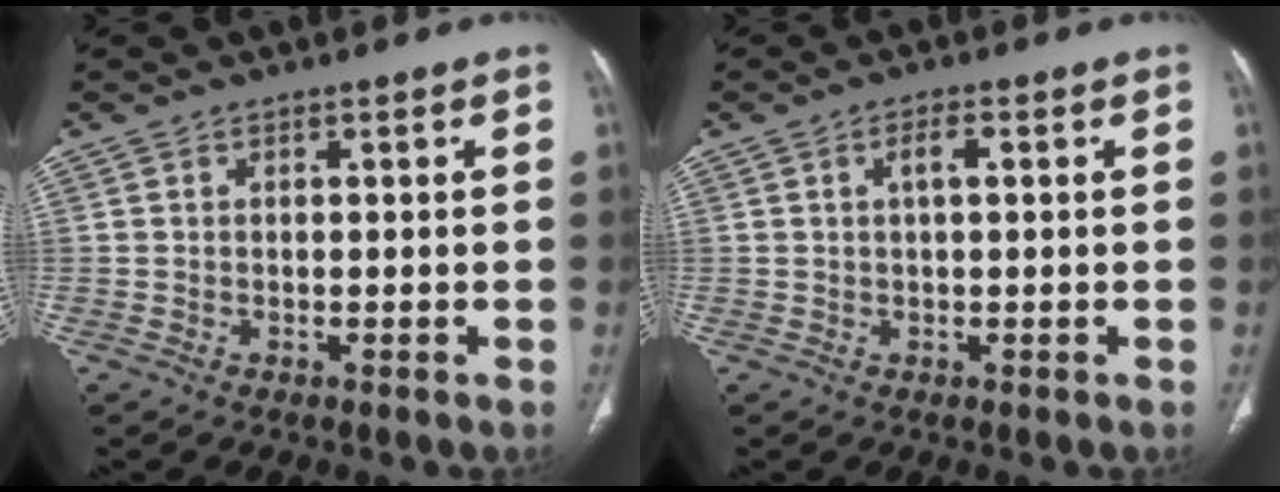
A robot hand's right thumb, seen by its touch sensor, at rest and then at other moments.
{"total": 2.5, "force": [0.6, 0.9, 2.3], "torque": [-0.043, 0.007, 0.012]}